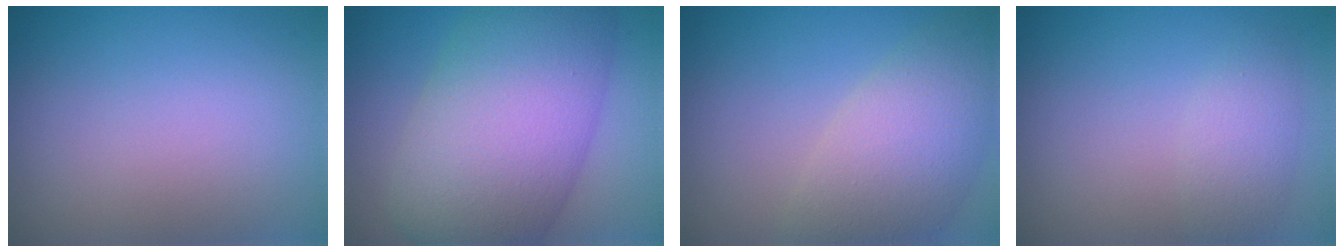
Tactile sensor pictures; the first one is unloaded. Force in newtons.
{"total": 12.1, "press": 12.1, "slide": 0.4}
{"total": 6.5, "press": 6.4, "slide": 0.4}
{"total": 2.1, "press": 2.1, "slide": 0.2}